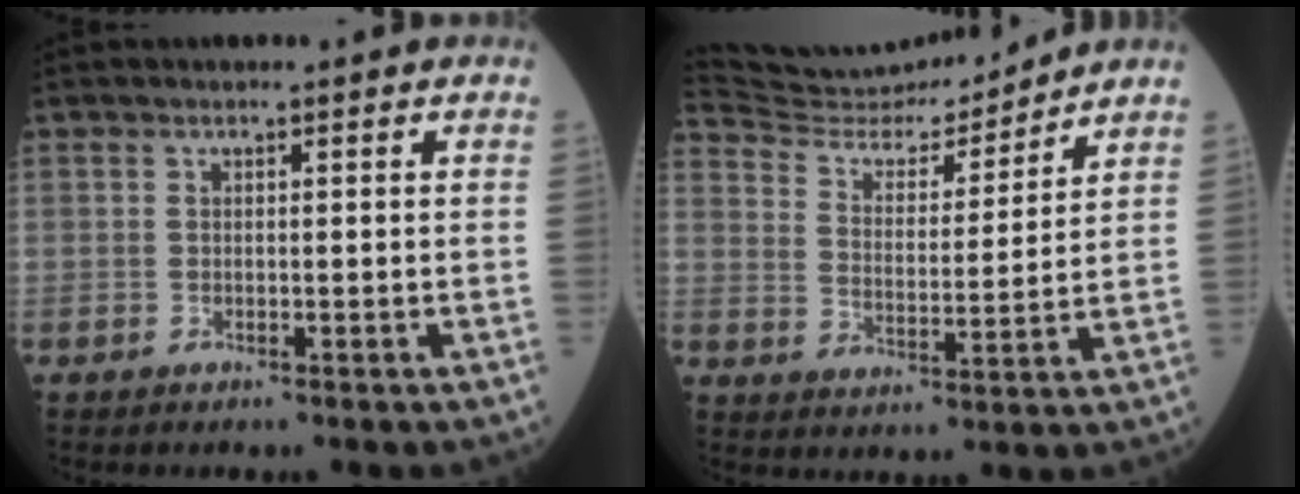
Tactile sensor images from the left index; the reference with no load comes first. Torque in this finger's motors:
{"motor_torque": [0.48, -0.99, 0.05, 0.00]}